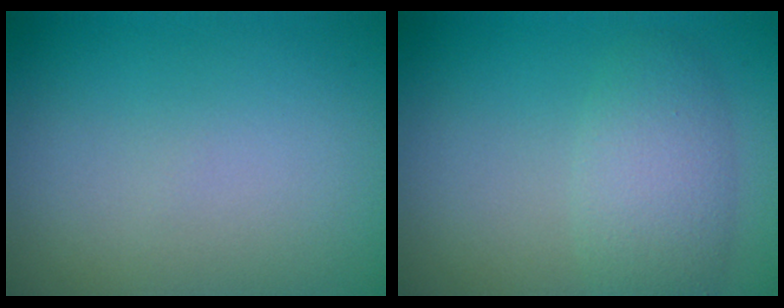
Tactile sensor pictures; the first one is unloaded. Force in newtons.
{"total": 3.5, "press": 3.5, "slide": 0.1}